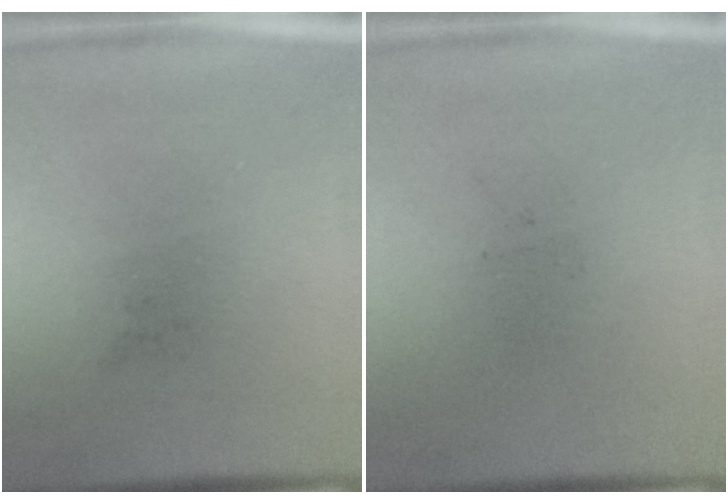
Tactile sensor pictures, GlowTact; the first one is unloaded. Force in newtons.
{"total": 0.0}